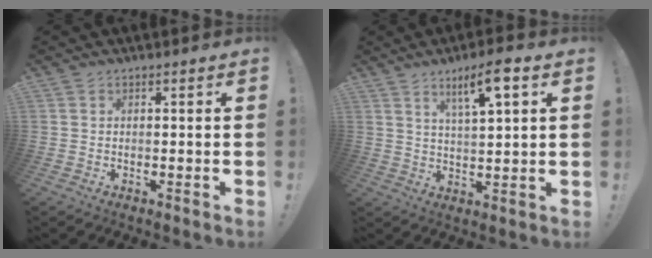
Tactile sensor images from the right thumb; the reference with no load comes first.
{"total": 8.9, "force": [4.7, 1.5, 7.4], "torque": [-0.117, -0.017, 0.074]}